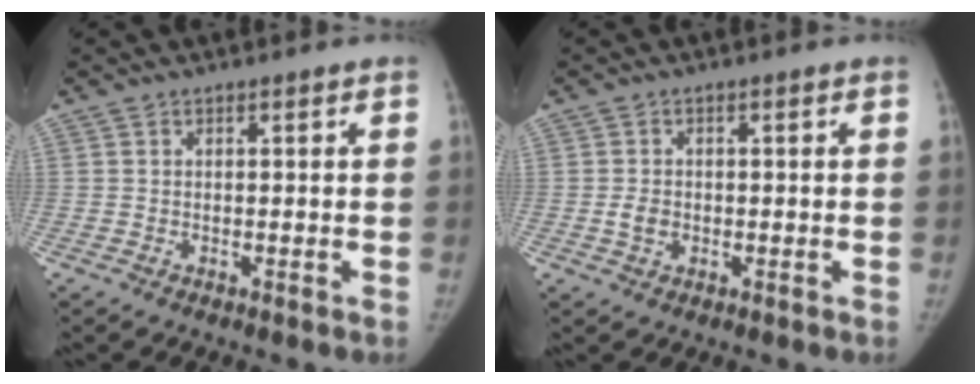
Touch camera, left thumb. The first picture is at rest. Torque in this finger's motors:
{"motor_torque": [-0.24, 0.14, 0.23, -0.16, 0.00]}